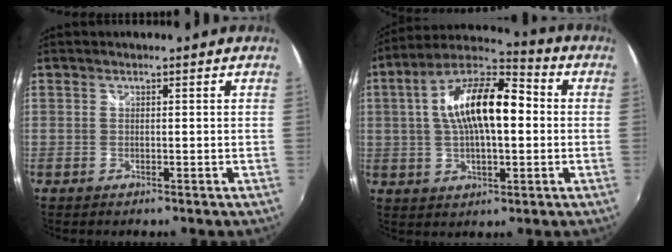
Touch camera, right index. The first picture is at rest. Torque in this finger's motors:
{"motor_torque": [0.84, -0.10, 0.90, 0.21]}